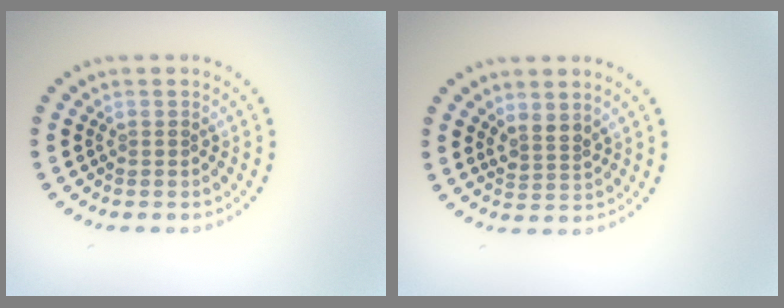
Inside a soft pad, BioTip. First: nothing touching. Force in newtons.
{"total": 1.8, "press": 1.4, "slide": 1.2}